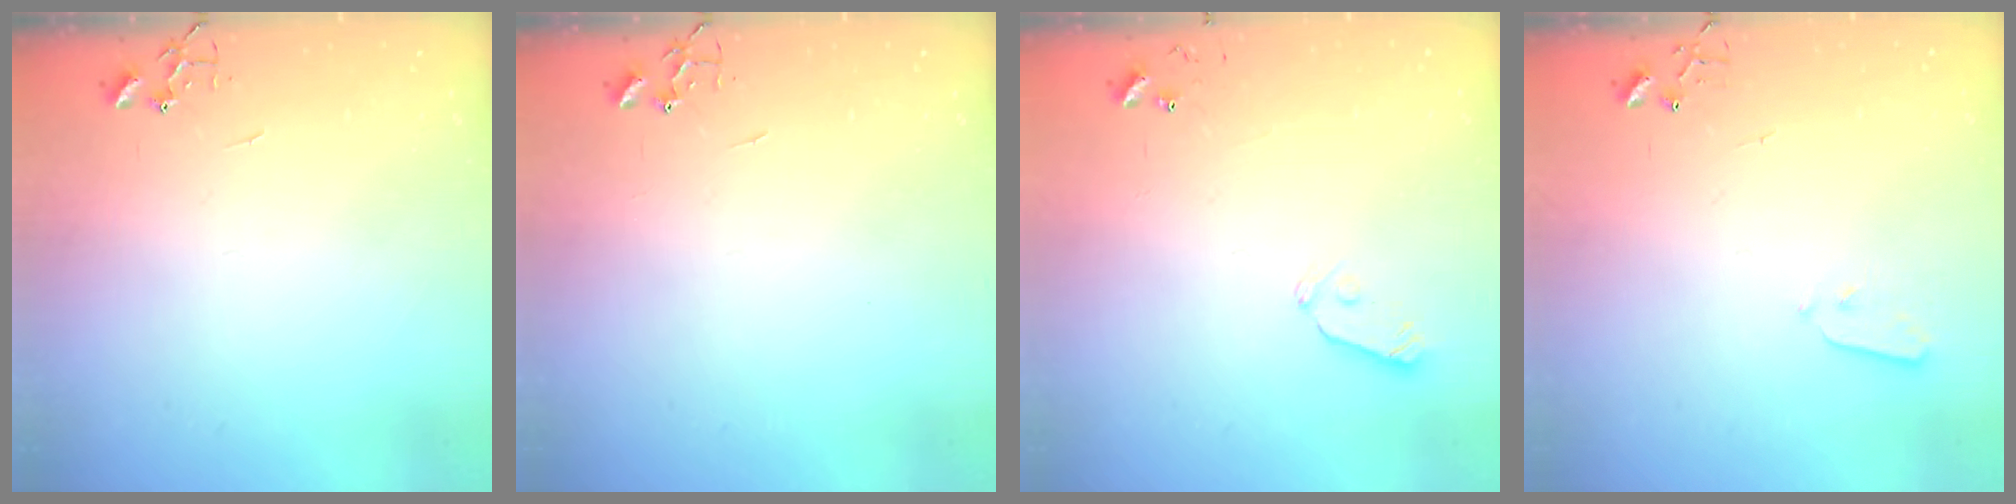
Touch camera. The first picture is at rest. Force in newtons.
{"total": 0.0}
{"total": 5.9, "press": 5.9, "slide": 0.5}
{"total": 2.9, "press": 2.9, "slide": 0.4}